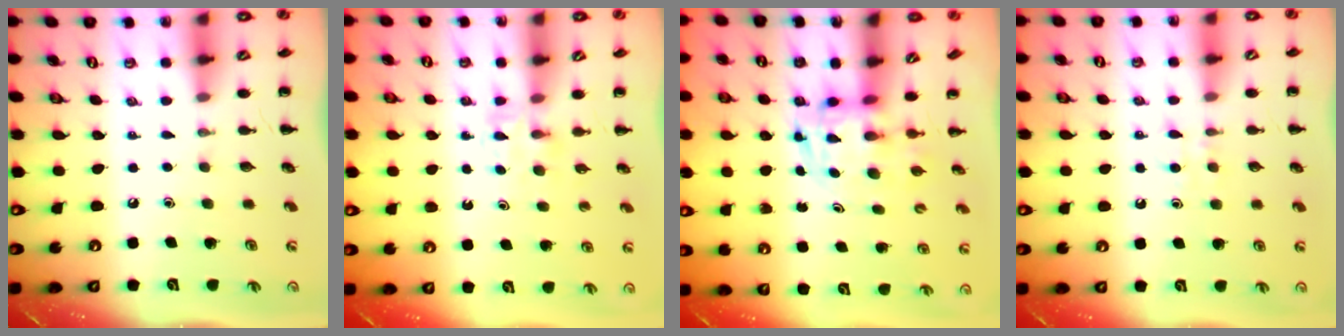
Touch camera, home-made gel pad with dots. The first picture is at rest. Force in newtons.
{"total": 3.9, "press": 3.7, "slide": 1.3}
{"total": 3.3, "press": 3.2, "slide": 0.6}
{"total": 4.1, "press": 3.9, "slide": 1.3}